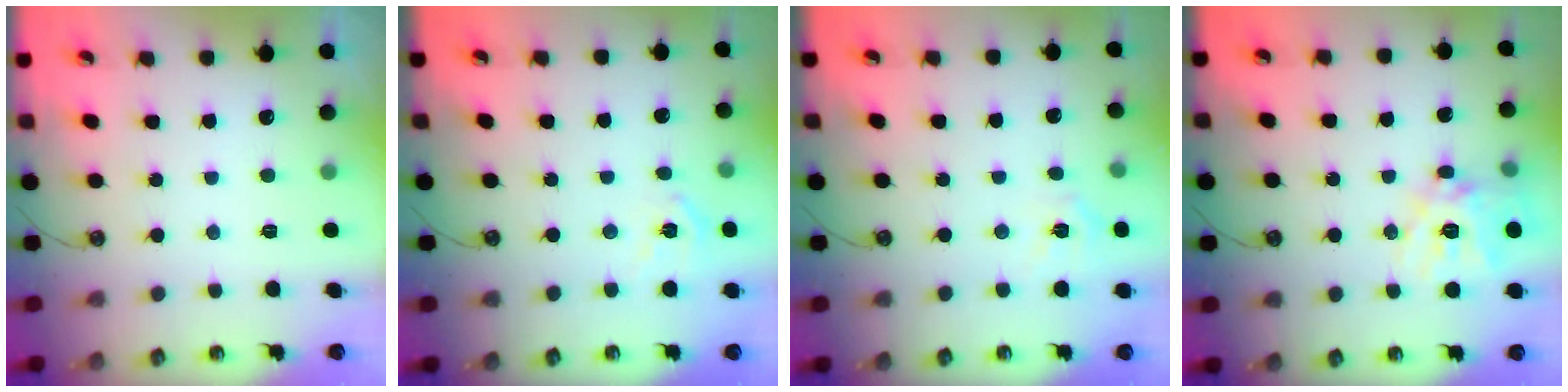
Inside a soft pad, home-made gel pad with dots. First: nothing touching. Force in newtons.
{"total": 7.2, "press": 7.1, "slide": 0.9}
{"total": 5.9, "press": 5.9, "slide": 0.5}
{"total": 16.3, "press": 16.2, "slide": 2.2}